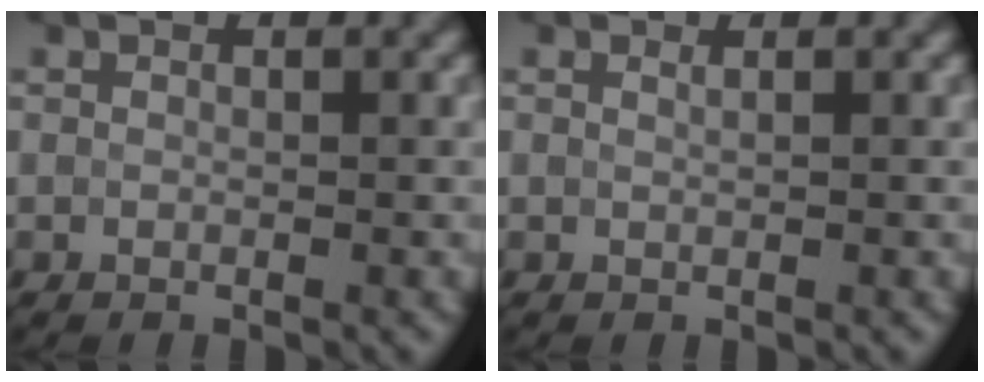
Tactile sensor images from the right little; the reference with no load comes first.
{"total": 0.8, "force": [0.6, 0.3, 0.5], "torque": [-0.007, -0.006, 0.004]}